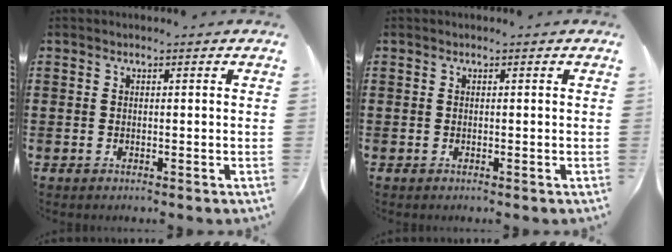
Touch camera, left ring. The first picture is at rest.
{"total": 0.0}